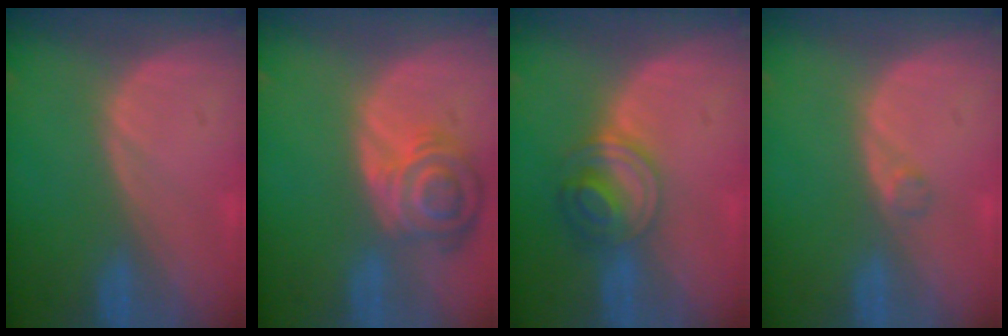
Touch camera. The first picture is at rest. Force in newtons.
{"total": 8.2, "press": 7.3, "slide": 3.8}
{"total": 6.1, "press": 5.4, "slide": 2.8}
{"total": 1.2, "press": 1.2, "slide": 0.1}